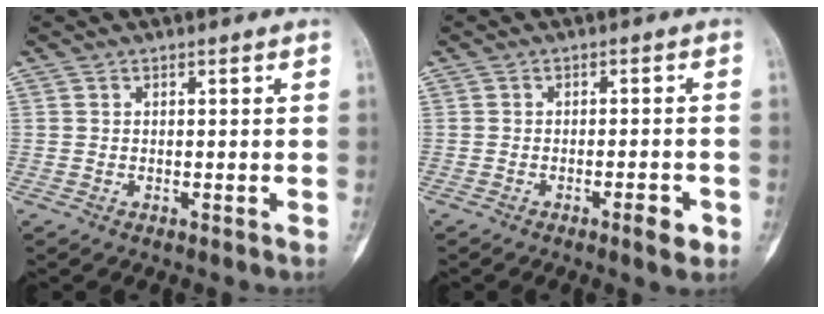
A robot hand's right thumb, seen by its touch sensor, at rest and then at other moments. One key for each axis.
{"total": 3.7, "fx": -1.9, "fy": 0.9, "fz": 3.0, "tx": -0.040, "ty": 0.010, "tz": -0.028}